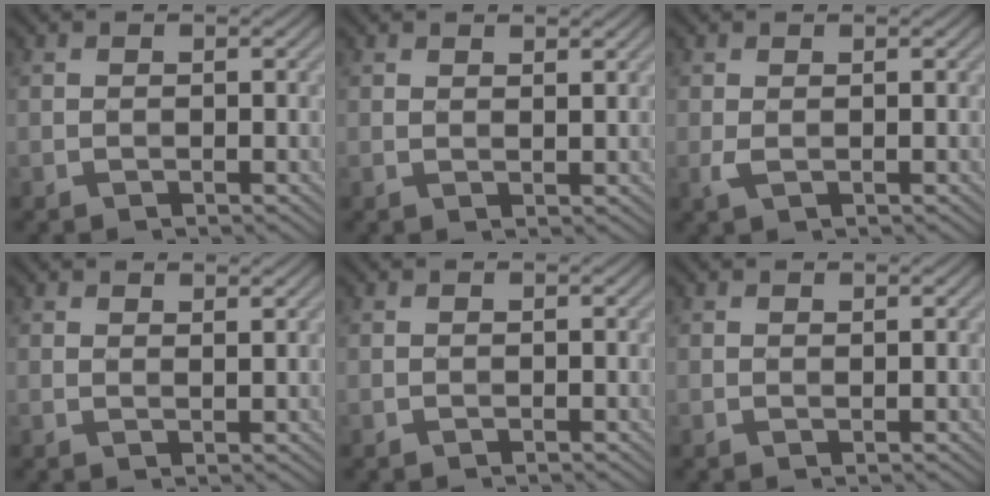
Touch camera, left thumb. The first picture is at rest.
{"total": 2.0, "force": [1.5, 0.7, 1.1], "torque": [-0.013, -0.001, 0.031]}
{"total": 1.6, "force": [0.3, 0.8, 1.3], "torque": [-0.032, 0.003, 0.006]}
{"total": 2.0, "force": [1.5, 0.6, 1.1], "torque": [-0.014, -0.002, 0.029]}
{"total": 0.0}
{"total": 0.8, "force": [0.5, 0.3, 0.4], "torque": [-0.006, 0.001, 0.013]}